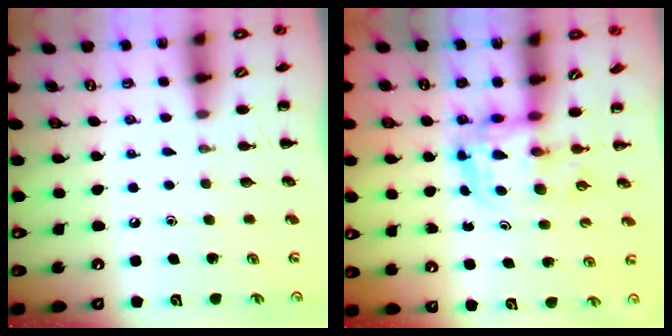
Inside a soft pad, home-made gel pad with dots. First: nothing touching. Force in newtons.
{"total": 3.7, "press": 3.6, "slide": 0.6}